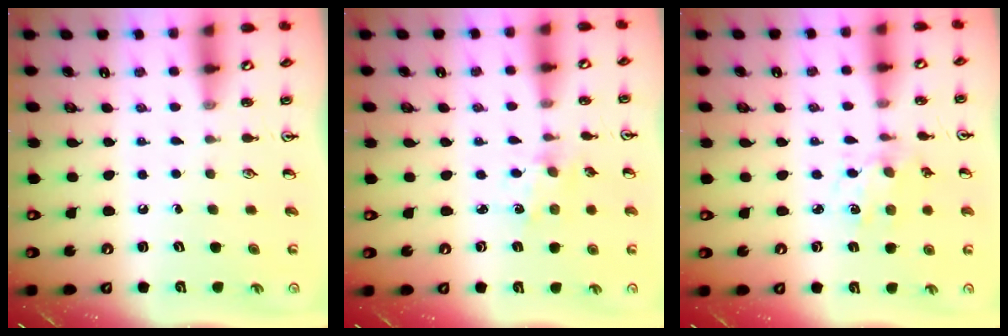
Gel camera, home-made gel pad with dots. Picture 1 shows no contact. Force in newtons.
{"total": 1.5, "press": 1.4, "slide": 0.1}
{"total": 2.5, "press": 2.5, "slide": 0.2}